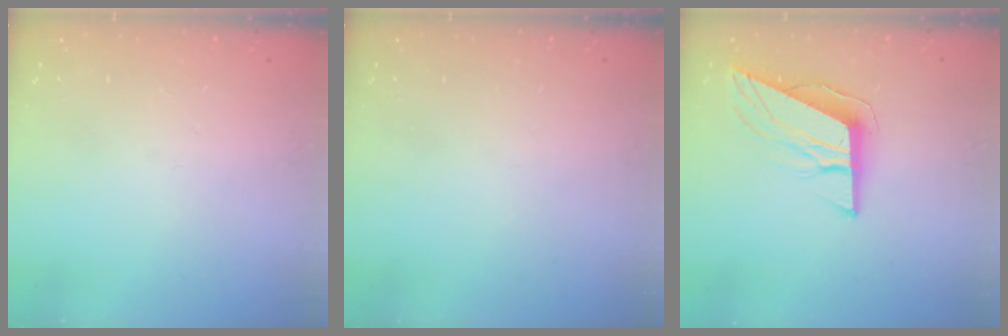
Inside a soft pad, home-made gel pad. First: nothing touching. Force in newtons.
{"total": 0.0}
{"total": 10.3, "press": 10.2, "slide": 1.9}